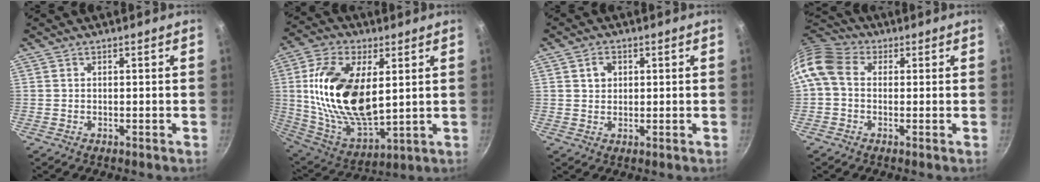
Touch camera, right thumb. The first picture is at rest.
{"total": 21.6, "force": [3.8, 11.6, 17.7], "torque": [-0.325, -0.014, 0.081]}
{"total": 3.0, "force": [0.9, 2.4, 1.5], "torque": [-0.012, 0.003, 0.015]}
{"total": 8.8, "force": [0.7, 6.8, 5.6], "torque": [-0.106, 0.022, -0.008]}